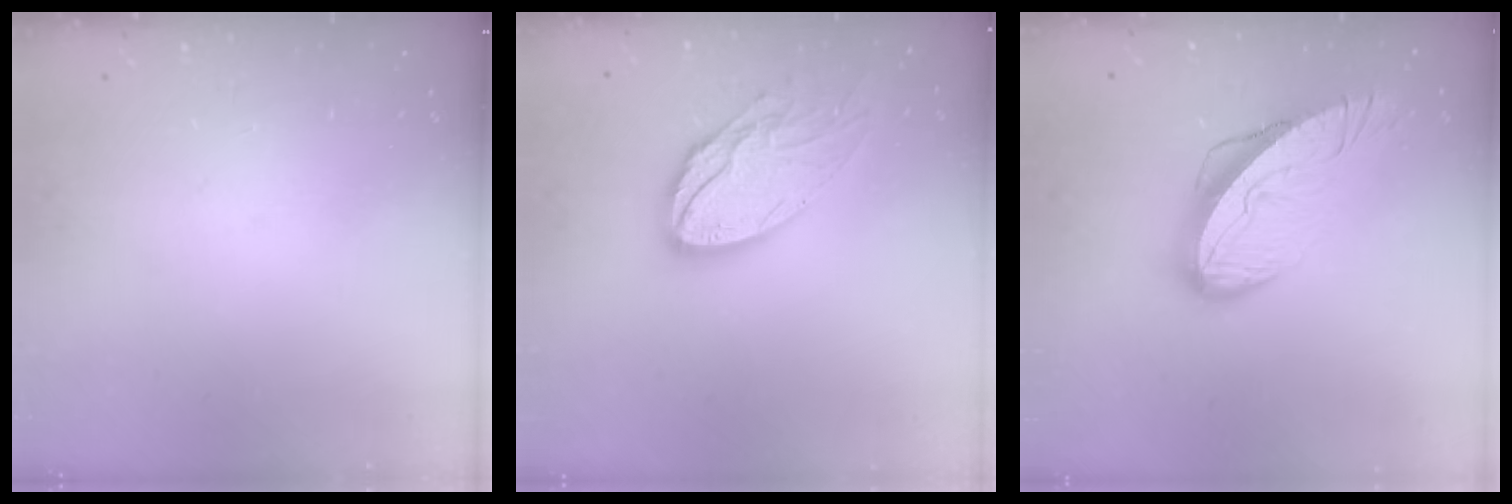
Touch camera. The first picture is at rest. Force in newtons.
{"total": 16.0, "press": 16.0, "slide": 1.6}
{"total": 12.0, "press": 11.9, "slide": 1.3}